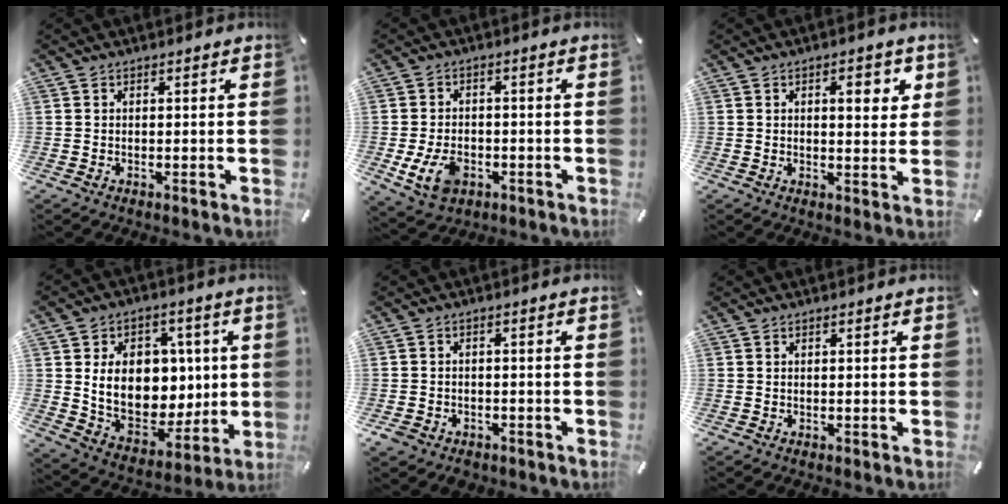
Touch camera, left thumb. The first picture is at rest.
{"total": 7.5, "force": [-2.4, 5.4, 4.7], "torque": [-0.095, 0.008, -0.044]}
{"total": 5.8, "force": [2.0, 2.8, 4.6], "torque": [-0.057, -0.006, 0.025]}
{"total": 16.1, "force": [2.6, 12.6, 9.6], "torque": [-0.168, -0.013, 0.059]}
{"total": 2.9, "force": [-1.9, 2.1, 0.7], "torque": [-0.017, 0.008, -0.040]}
{"total": 0.0}